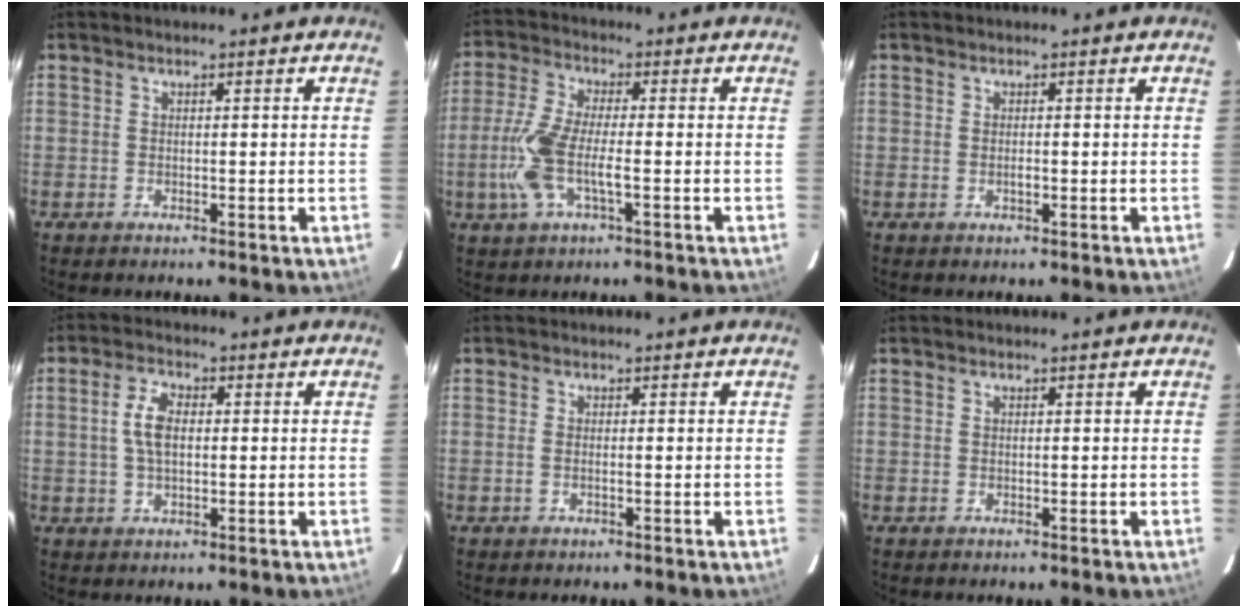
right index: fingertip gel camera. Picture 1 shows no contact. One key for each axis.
{"total": 9.6, "fx": -2.3, "fy": 2.4, "fz": 9.0, "tx": -0.198, "ty": -0.001, "tz": -0.046}
{"total": 0.7, "fx": -0.4, "fy": 0.3, "fz": 0.5, "tx": -0.011, "ty": 0.001, "tz": -0.005}
{"total": 5.0, "fx": 0.4, "fy": 2.6, "fz": 4.2, "tx": -0.085, "ty": 0.009, "tz": 0.010}
{"total": 0.8, "fx": -0.2, "fy": 0.0, "fz": 0.7, "tx": -0.013, "ty": 0.002, "tz": -0.006}
{"total": 0.0}